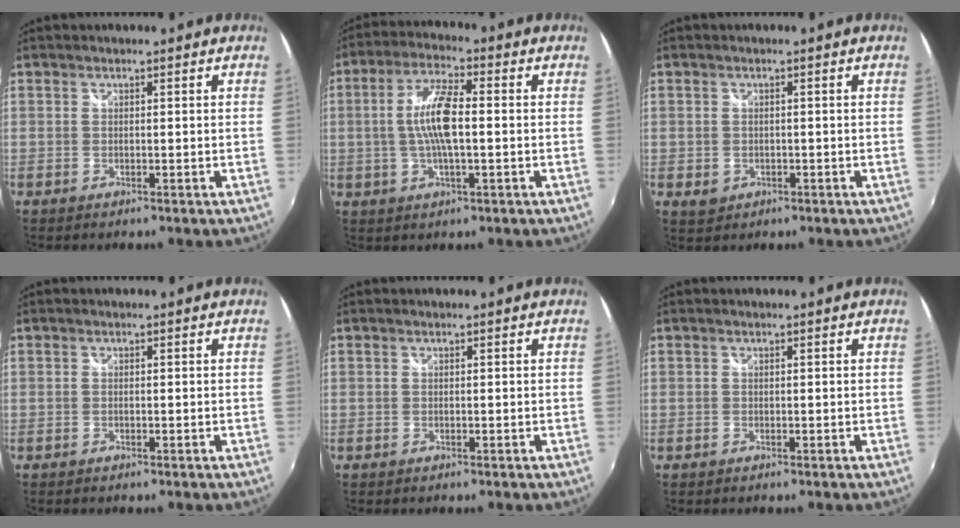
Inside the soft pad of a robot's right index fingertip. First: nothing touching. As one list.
[{"total": 9.3, "force": [-0.3, 2.3, 9.0], "torque": [-0.177, 0.006, -0.006]}, {"total": 2.9, "force": [-0.9, 2.5, 1.1], "torque": [-0.025, -0.005, -0.008]}, {"total": 0.0}, {"total": 0.0}, {"total": 0.0}]